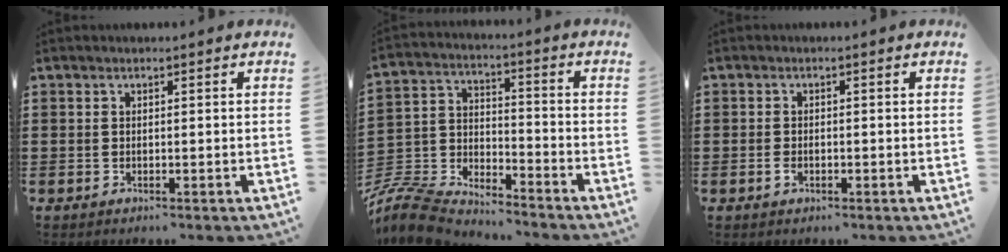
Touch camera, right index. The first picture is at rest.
{"total": 8.2, "force": [-7.9, 1.5, 1.5], "torque": [-0.063, -0.004, -0.168]}
{"total": 1.4, "force": [-0.6, 0.8, 1.0], "torque": [-0.029, -0.004, -0.013]}